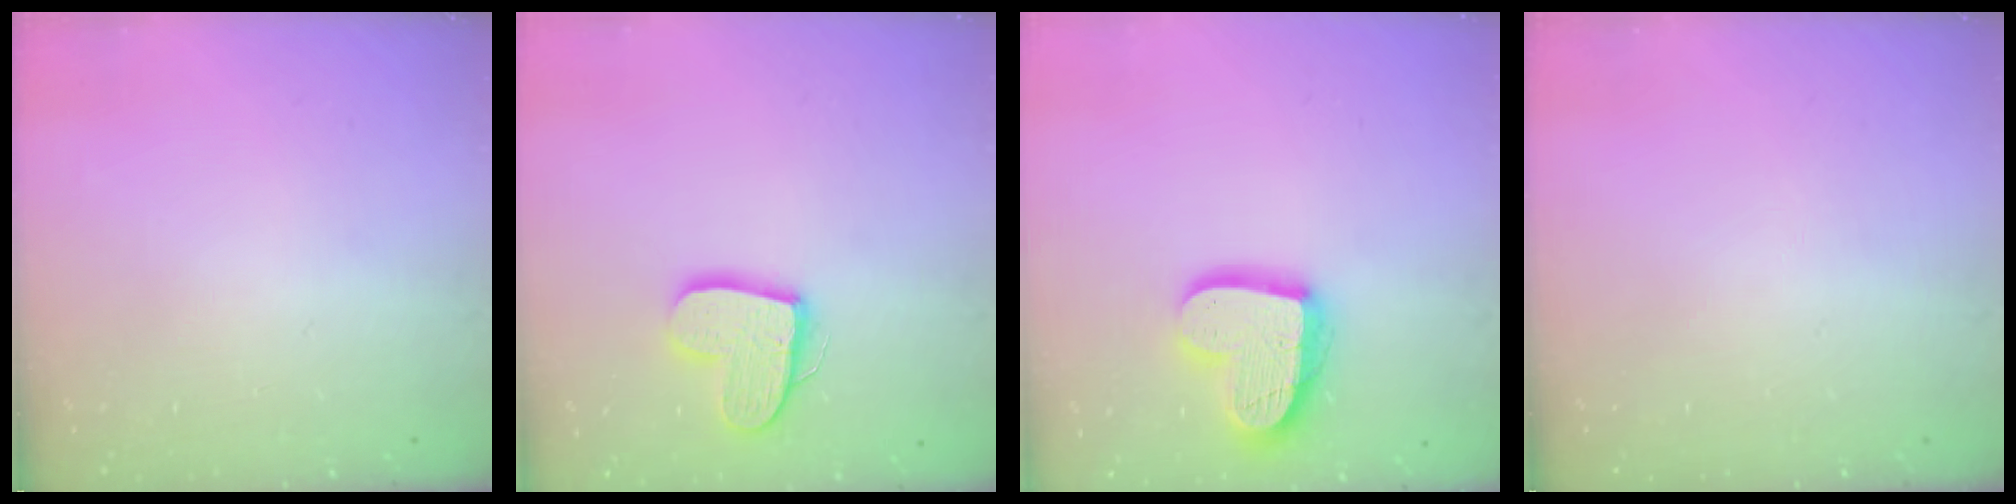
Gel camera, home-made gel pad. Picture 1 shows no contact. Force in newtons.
{"total": 13.7, "press": 13.6, "slide": 1.1}
{"total": 17.2, "press": 17.1, "slide": 1.5}
{"total": 0.0}